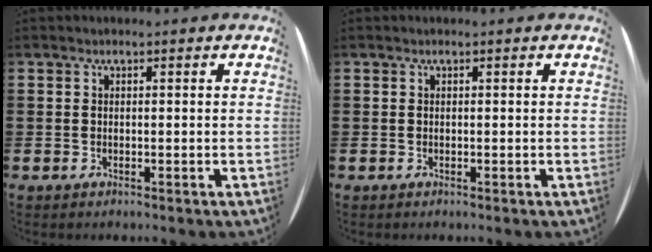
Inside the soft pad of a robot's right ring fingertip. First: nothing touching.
{"total": 0.0}